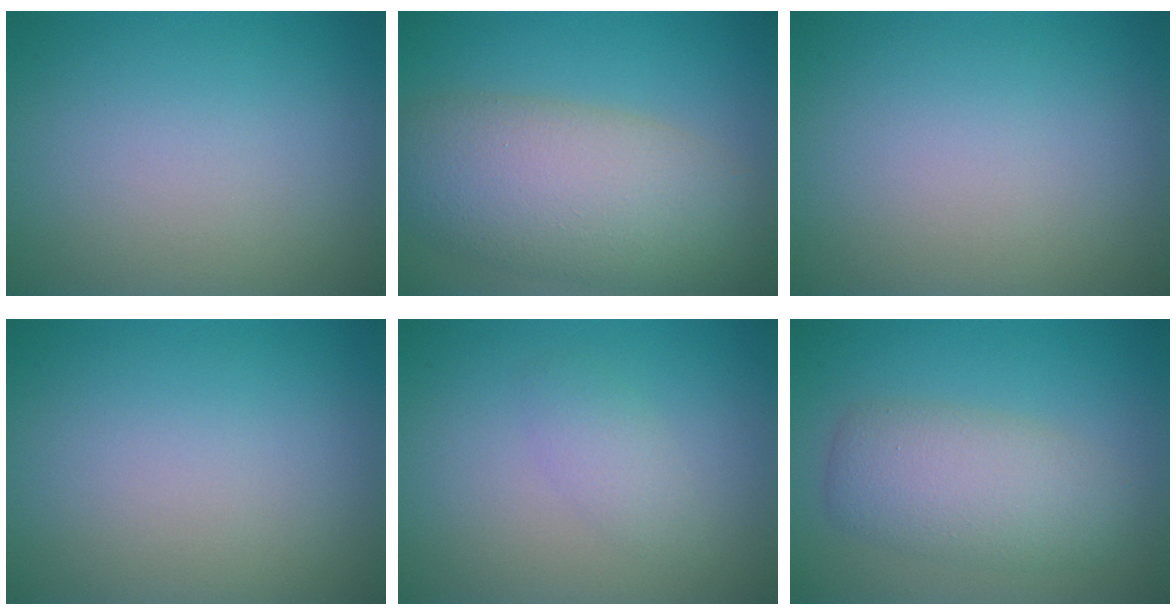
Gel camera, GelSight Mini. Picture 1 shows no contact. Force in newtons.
{"total": 8.9, "press": 8.9, "slide": 0.6}
{"total": 0.0}
{"total": 0.0}
{"total": 1.6, "press": 1.6, "slide": 0.1}
{"total": 4.9, "press": 4.9, "slide": 0.1}